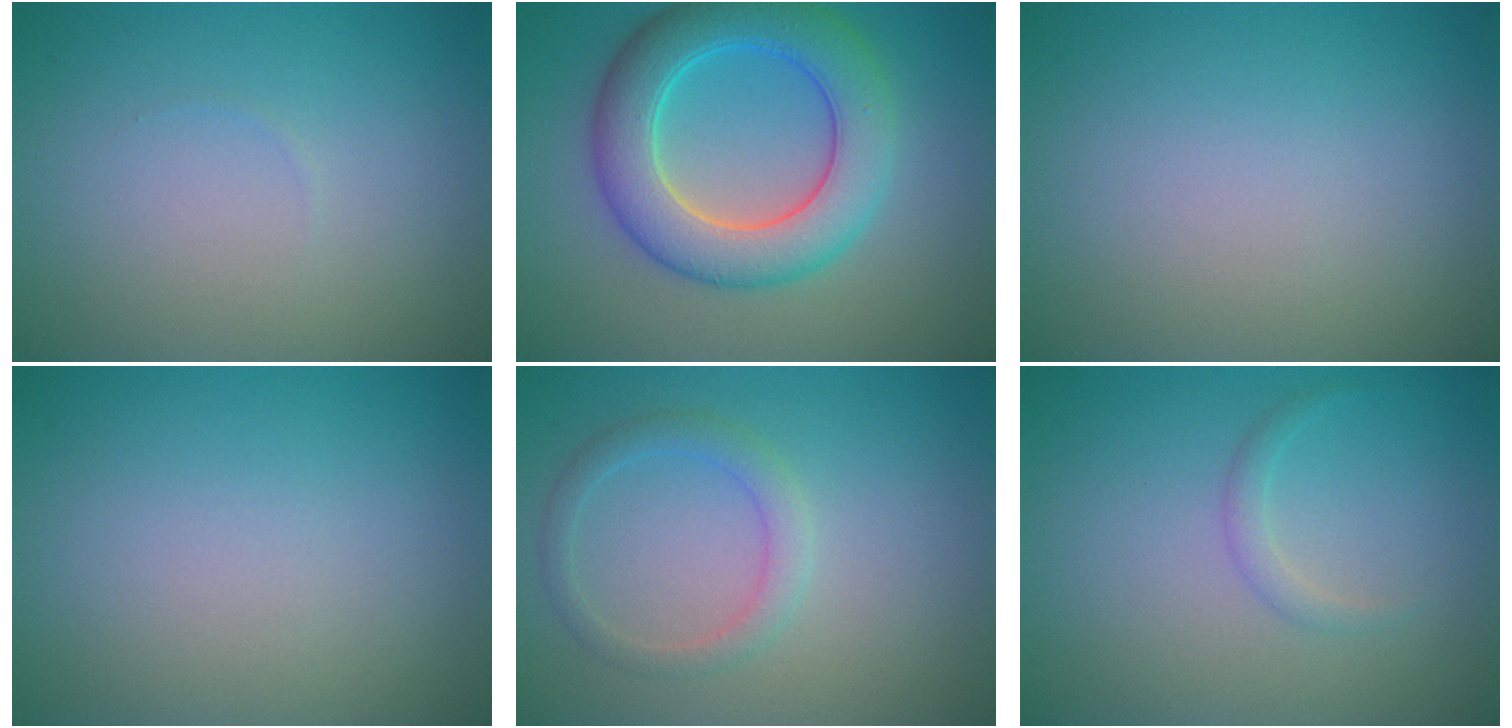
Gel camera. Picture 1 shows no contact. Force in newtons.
{"total": 7.6, "press": 7.6, "slide": 0.0}
{"total": 0.0}
{"total": 0.0}
{"total": 2.1, "press": 2.1, "slide": 0.2}
{"total": 1.0, "press": 1.0, "slide": 0.1}